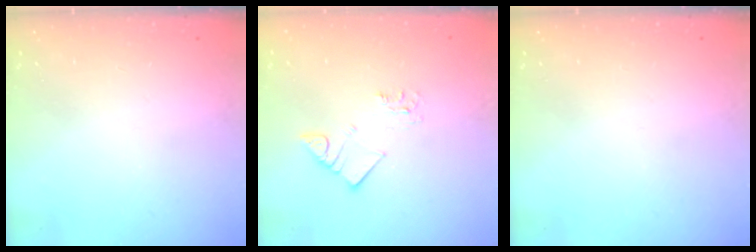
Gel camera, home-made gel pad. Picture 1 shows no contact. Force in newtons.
{"total": 3.4, "press": 3.4, "slide": 0.1}
{"total": 0.0}